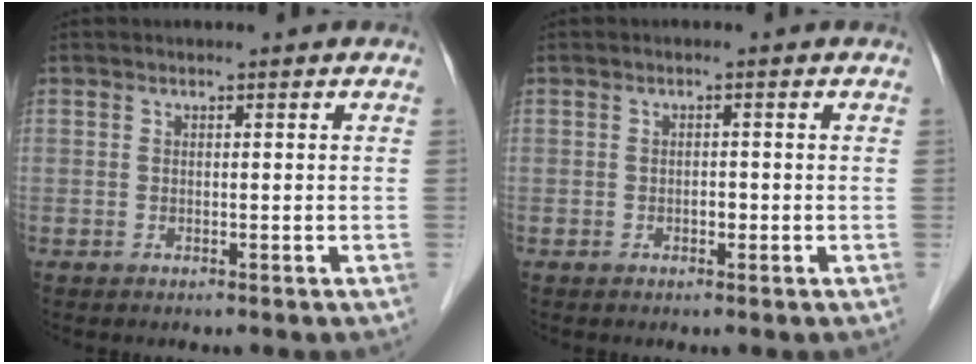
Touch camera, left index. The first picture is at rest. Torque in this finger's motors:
{"motor_torque": [0.17, 0.13, -0.01, 0.00]}